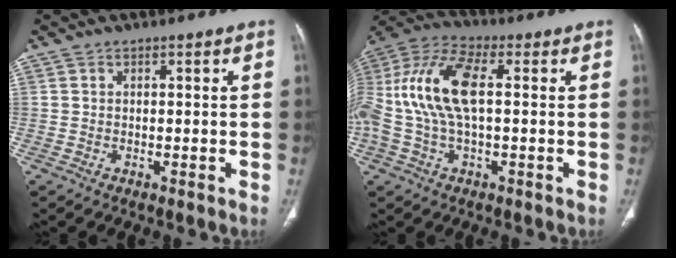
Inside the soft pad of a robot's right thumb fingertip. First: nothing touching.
{"total": 16.5, "force": [1.2, 7.2, 14.8], "torque": [-0.332, 0.031, 0.021]}